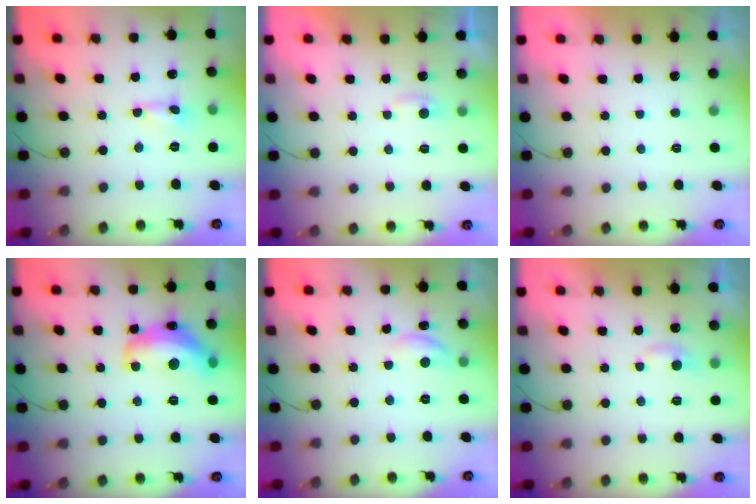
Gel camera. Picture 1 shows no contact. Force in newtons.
{"total": 2.8, "press": 2.8, "slide": 0.4}
{"total": 0.0}
{"total": 15.3, "press": 15.3, "slide": 1.1}
{"total": 7.5, "press": 7.5, "slide": 0.7}
{"total": 4.0, "press": 4.0, "slide": 0.4}